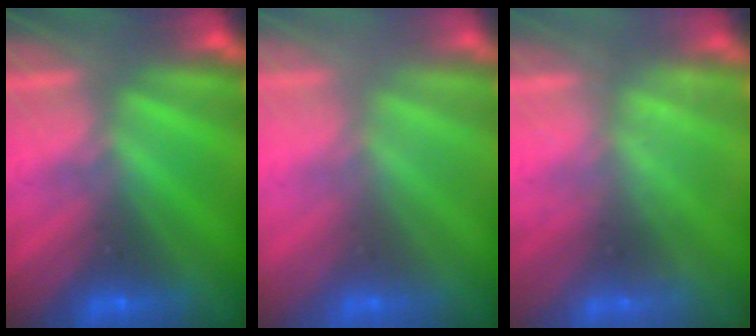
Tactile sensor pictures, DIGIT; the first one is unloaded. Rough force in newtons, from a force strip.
{"total": 2.4}
{"total": 2.3}